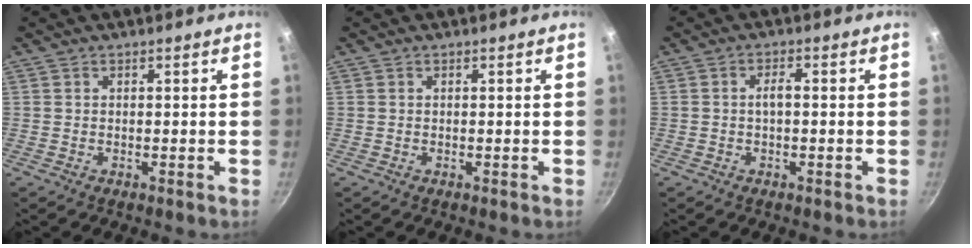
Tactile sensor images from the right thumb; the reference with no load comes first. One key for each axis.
{"total": 0.0}
{"total": 2.0, "fx": -0.3, "fy": 0.8, "fz": 1.8, "tx": -0.037, "ty": 0.013, "tz": -0.007}